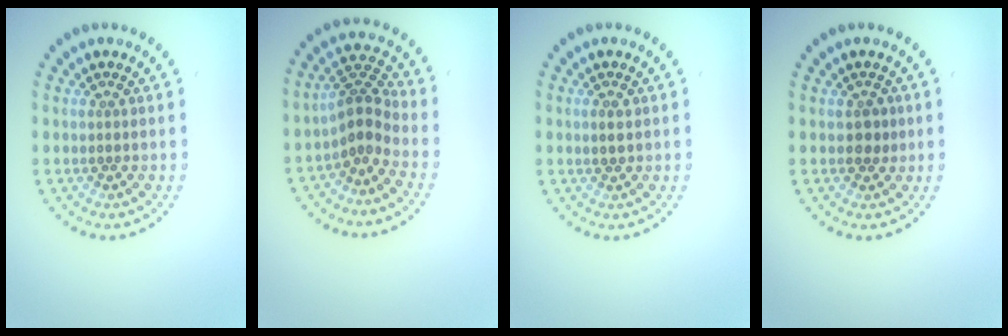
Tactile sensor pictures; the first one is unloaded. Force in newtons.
{"total": 2.9, "press": 2.3, "slide": 1.8}
{"total": 0.9, "press": 0.9, "slide": 0.2}
{"total": 1.4, "press": 1.3, "slide": 0.5}